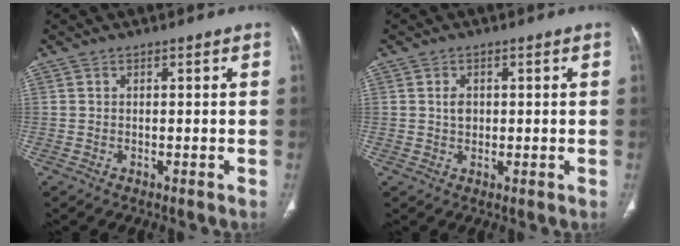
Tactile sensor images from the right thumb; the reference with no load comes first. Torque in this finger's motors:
{"motor_torque": [2.87, 2.14, 0.33, -0.12, 0.07]}